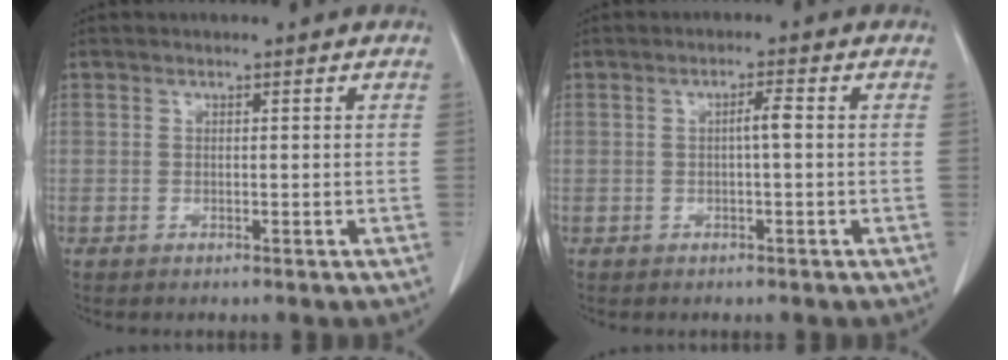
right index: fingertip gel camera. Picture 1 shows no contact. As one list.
[{"total": 1.9, "force": [-0.1, 0.0, 1.9], "torque": [-0.032, 0.003, 0.000]}]